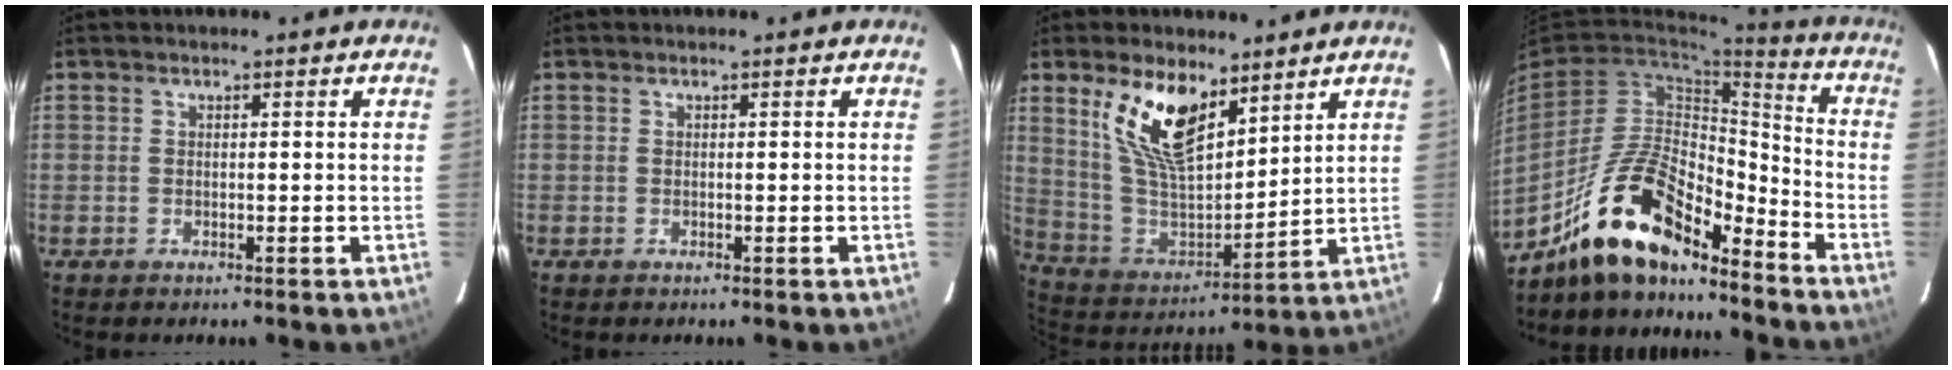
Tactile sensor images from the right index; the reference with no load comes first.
{"total": 0.0}
{"total": 16.4, "force": [9.3, 8.0, 11.0], "torque": [-0.212, -0.001, 0.188]}
{"total": 17.0, "force": [-12.8, 5.6, 9.6], "torque": [-0.190, 0.008, -0.235]}